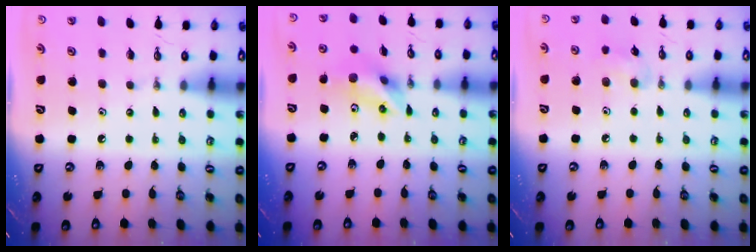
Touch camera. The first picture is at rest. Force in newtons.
{"total": 8.6, "press": 8.1, "slide": 2.6}
{"total": 8.2, "press": 7.9, "slide": 2.3}